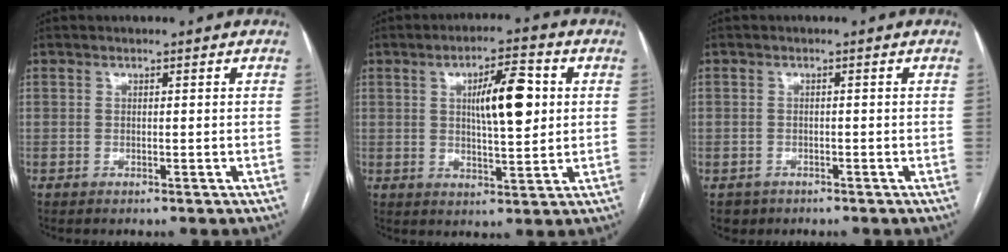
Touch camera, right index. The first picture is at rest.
{"total": 9.2, "force": [1.9, 2.2, 8.7], "torque": [-0.143, 0.011, 0.033]}
{"total": 2.6, "force": [-1.4, 2.2, 0.0], "torque": [-0.001, 0.006, -0.023]}